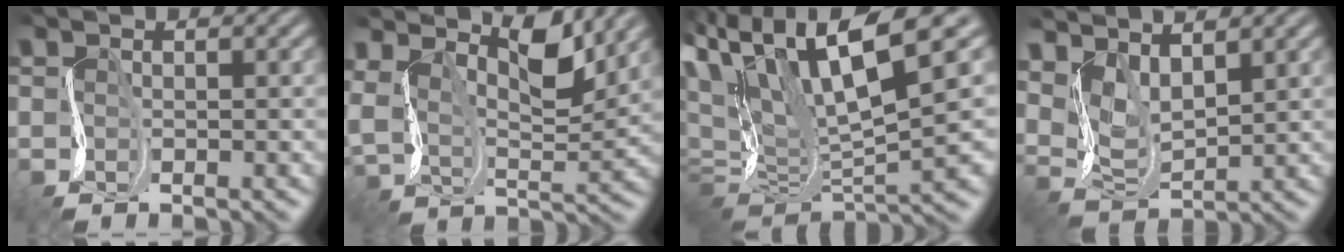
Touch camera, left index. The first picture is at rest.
{"total": 7.1, "force": [5.1, 2.5, 4.2], "torque": [-0.084, 0.006, 0.088]}
{"total": 13.2, "force": [5.9, 3.8, 11.1], "torque": [-0.214, 0.026, 0.117]}
{"total": 4.4, "force": [3.4, 1.7, 2.1], "torque": [-0.056, 0.001, 0.074]}